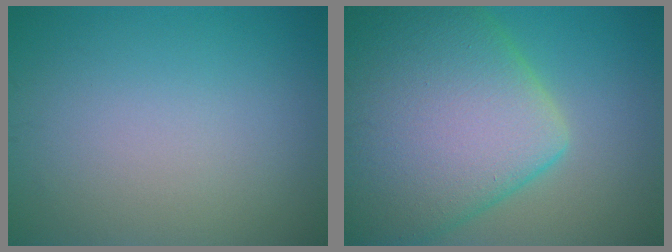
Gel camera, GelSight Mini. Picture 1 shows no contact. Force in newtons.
{"total": 13.9, "press": 13.8, "slide": 0.6}